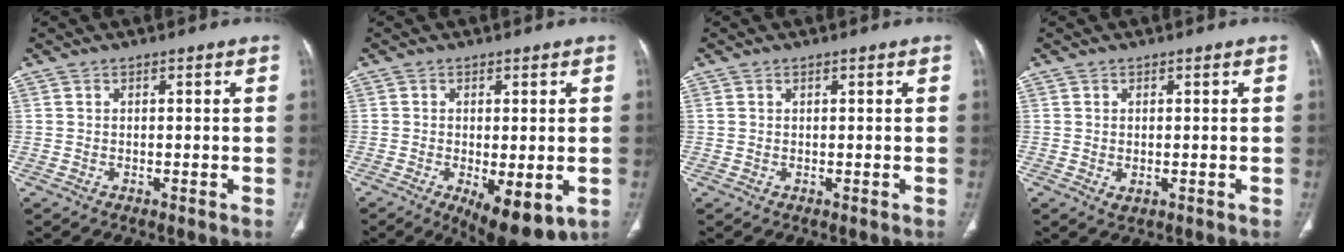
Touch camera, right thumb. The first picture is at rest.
{"total": 10.3, "force": [-3.4, 4.0, 8.9], "torque": [-0.124, -0.018, -0.041]}
{"total": 0.6, "force": [0.4, 0.3, 0.3], "torque": [-0.007, 0.004, 0.008]}
{"total": 1.5, "force": [-0.2, 0.8, 1.2], "torque": [-0.021, -0.004, 0.002]}